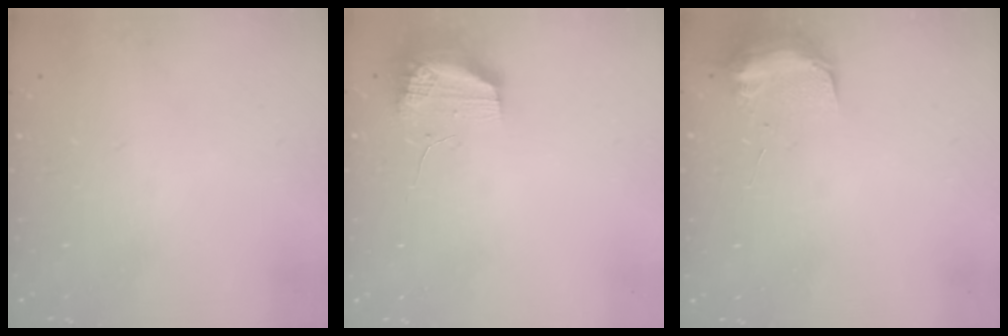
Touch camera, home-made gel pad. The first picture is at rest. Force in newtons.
{"total": 9.7, "press": 9.6, "slide": 1.5}
{"total": 9.8, "press": 9.7, "slide": 0.7}